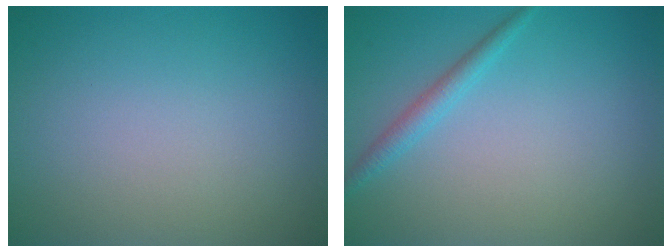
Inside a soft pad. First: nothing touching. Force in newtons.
{"total": 1.6, "press": 1.6, "slide": 0.1}